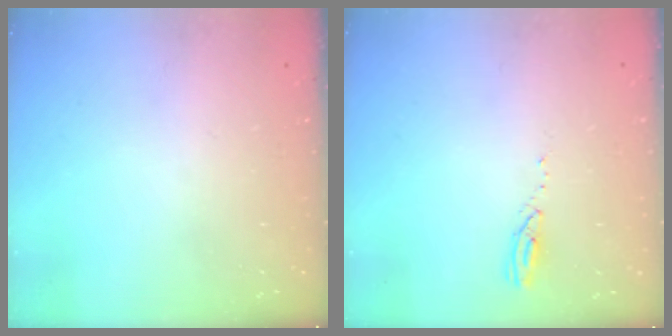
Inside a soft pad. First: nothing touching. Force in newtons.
{"total": 3.4, "press": 3.3, "slide": 0.3}